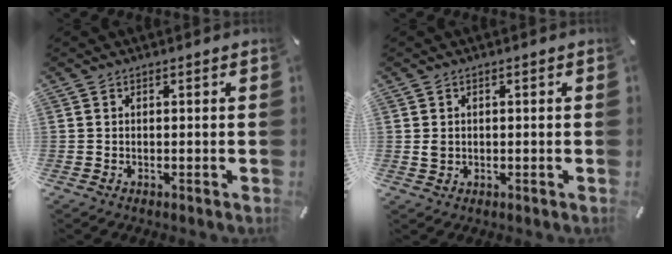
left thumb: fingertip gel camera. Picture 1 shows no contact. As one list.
[{"total": 1.6, "force": [0.0, 1.5, 0.6], "torque": [-0.003, 0.003, -0.004]}]